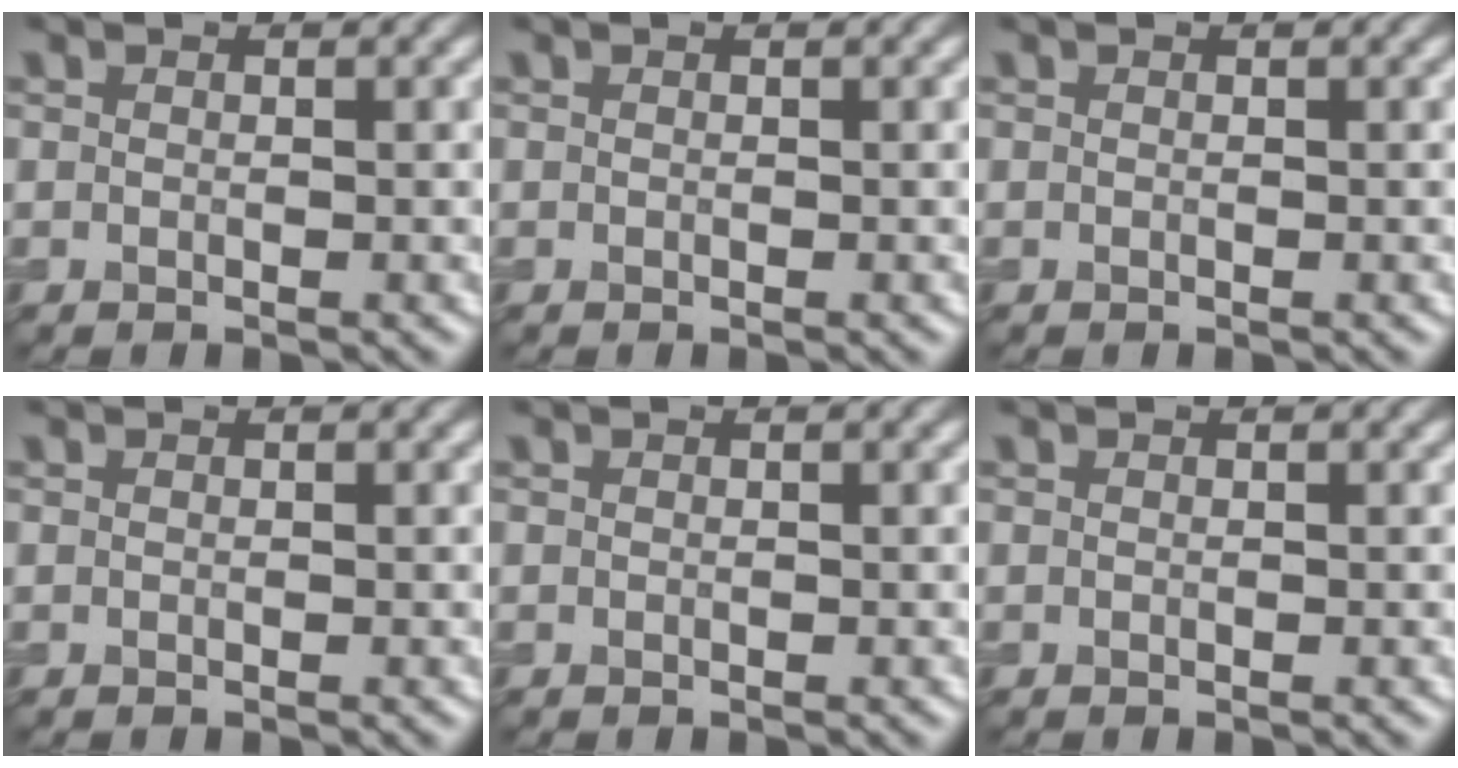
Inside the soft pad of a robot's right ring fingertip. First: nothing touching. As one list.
[{"total": 0.0}, {"total": 0.0}, {"total": 0.0}, {"total": 0.0}, {"total": 0.0}]